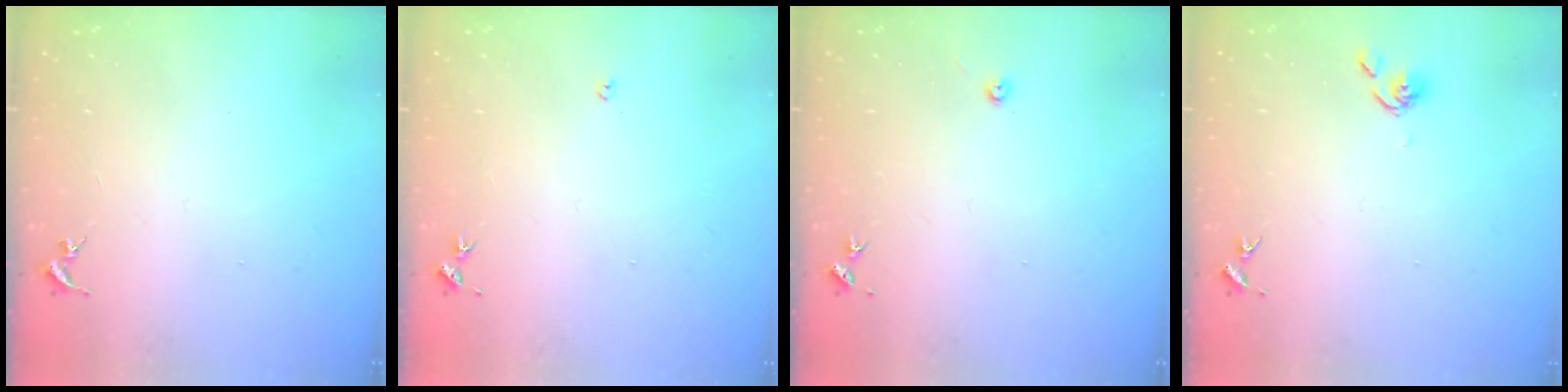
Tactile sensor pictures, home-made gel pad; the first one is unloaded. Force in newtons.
{"total": 2.7, "press": 2.7, "slide": 0.5}
{"total": 4.1, "press": 4.1, "slide": 0.4}
{"total": 4.3, "press": 4.2, "slide": 0.6}